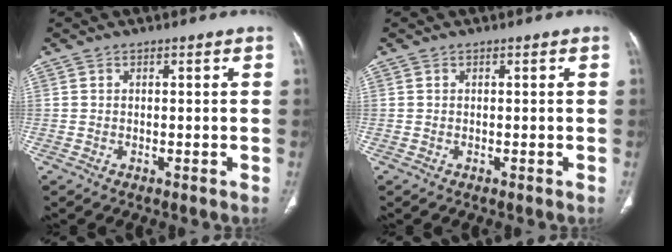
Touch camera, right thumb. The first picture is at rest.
{"total": 0.0}